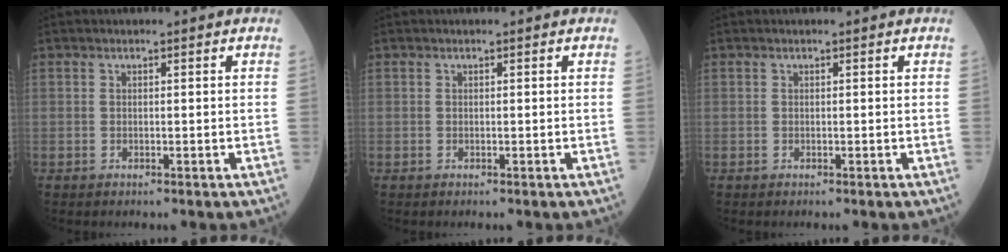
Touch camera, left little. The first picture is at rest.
{"total": 0.0}
{"total": 0.0}